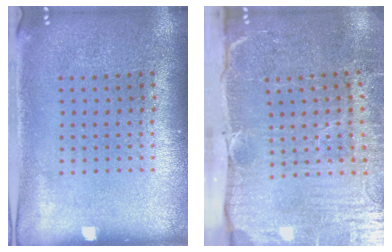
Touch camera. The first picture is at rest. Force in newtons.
{"total": 5.2, "press": 4.4, "slide": 2.8}